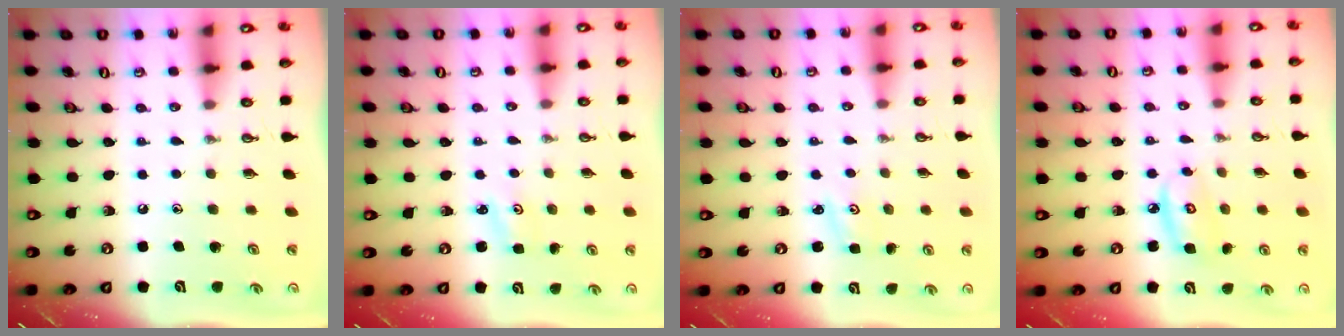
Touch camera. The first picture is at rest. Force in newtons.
{"total": 2.0, "press": 2.0, "slide": 0.3}
{"total": 1.8, "press": 1.7, "slide": 0.3}
{"total": 5.3, "press": 5.3, "slide": 0.3}